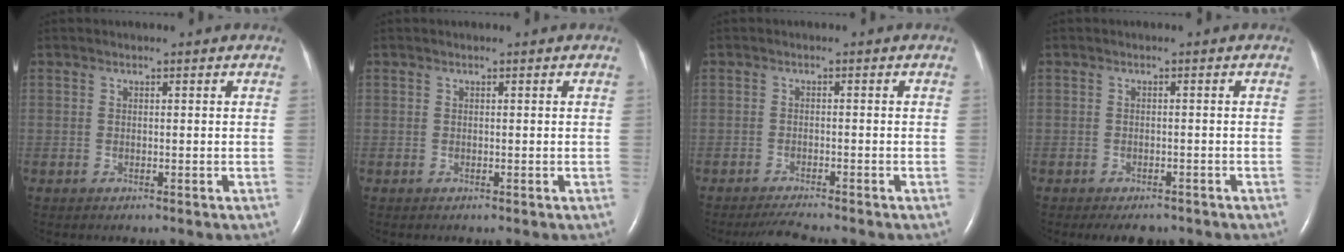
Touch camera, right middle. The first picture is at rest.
{"total": 0.0}
{"total": 3.5, "force": [-3.2, -0.3, 1.3], "torque": [-0.030, -0.015, -0.053]}
{"total": 3.9, "force": [-3.1, 1.6, 1.6], "torque": [-0.016, -0.003, -0.039]}